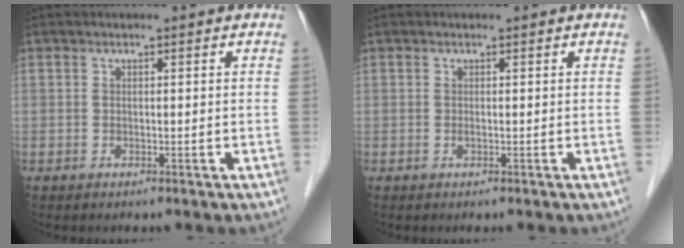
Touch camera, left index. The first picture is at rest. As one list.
[{"total": 0.0}]